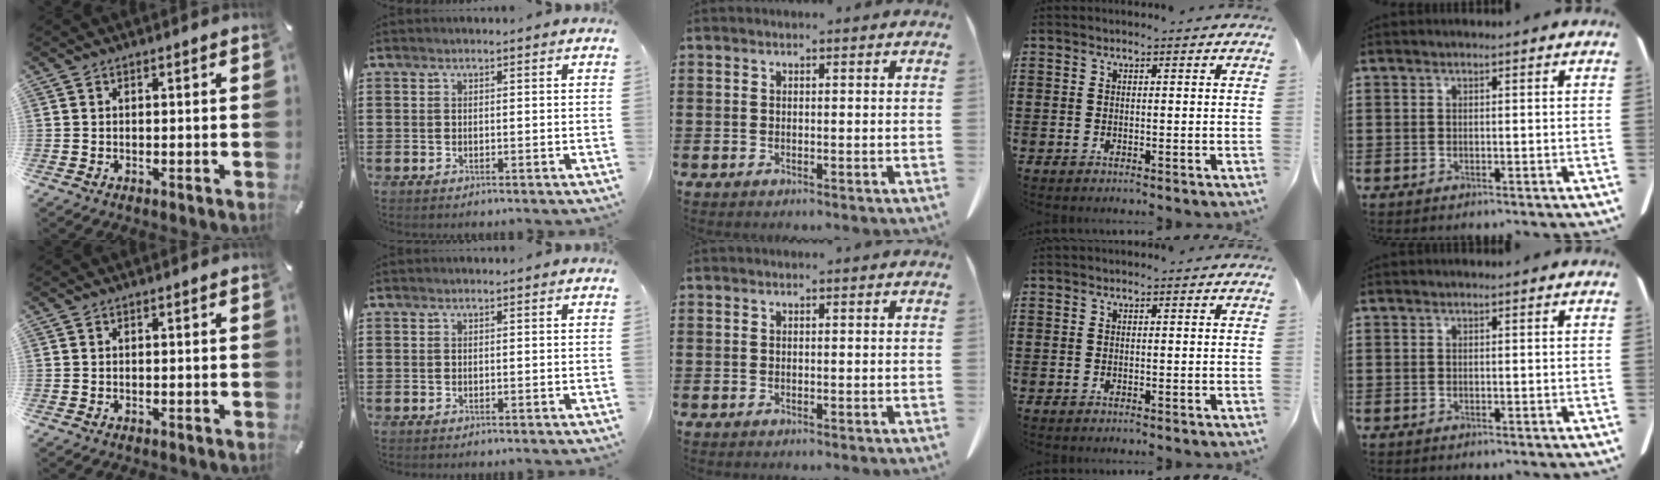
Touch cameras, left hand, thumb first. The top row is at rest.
{}